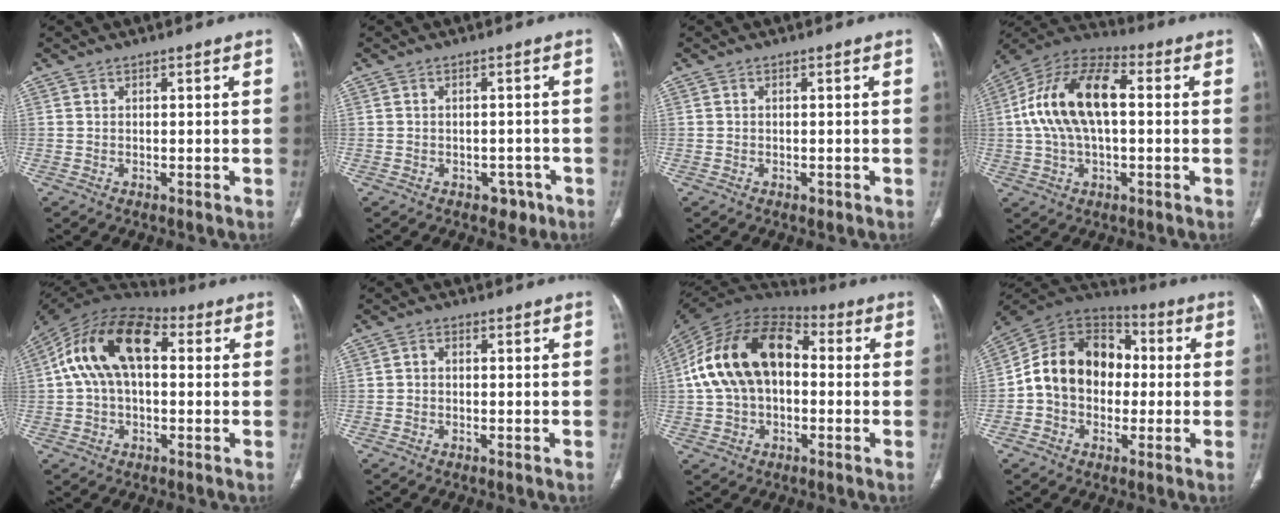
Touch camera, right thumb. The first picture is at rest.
{"total": 3.2, "force": [-1.7, 2.4, 1.2], "torque": [0.001, 0.011, -0.015]}
{"total": 0.7, "force": [-0.3, 0.5, 0.3], "torque": [-0.005, 0.000, -0.002]}
{"total": 17.4, "force": [1.5, 9.2, 14.7], "torque": [-0.279, 0.036, 0.021]}
{"total": 17.1, "force": [3.0, 10.1, 13.5], "torque": [-0.239, 0.043, 0.045]}
{"total": 1.5, "force": [-0.1, 1.2, 0.8], "torque": [-0.008, 0.006, -0.004]}
{"total": 19.7, "force": [1.3, 12.8, 14.9], "torque": [-0.269, 0.042, 0.016]}
{"total": 17.0, "force": [-0.2, 12.9, 11.0], "torque": [-0.154, 0.042, -0.013]}